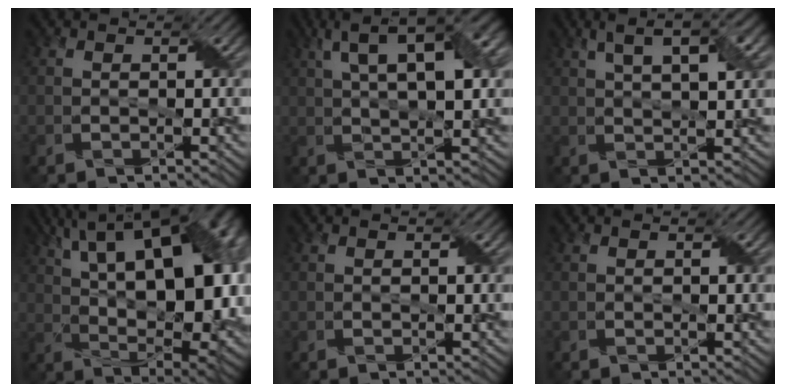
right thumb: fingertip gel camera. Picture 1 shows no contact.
{"total": 12.6, "force": [5.0, 4.4, 10.7], "torque": [-0.180, 0.023, 0.072]}
{"total": 8.3, "force": [3.7, 2.5, 7.0], "torque": [-0.119, 0.017, 0.055]}
{"total": 21.5, "force": [6.8, 10.0, 17.8], "torque": [-0.255, 0.048, 0.096]}
{"total": 0.0}
{"total": 0.0}